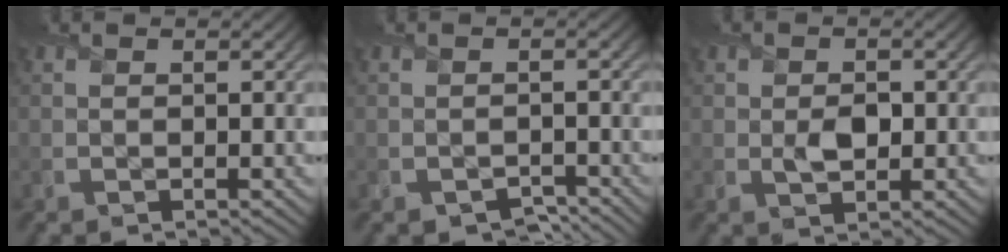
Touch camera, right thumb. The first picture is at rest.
{"total": 1.7, "force": [-1.5, 0.7, 0.3], "torque": [-0.001, -0.010, -0.022]}
{"total": 2.4, "force": [-0.2, 1.7, 1.7], "torque": [-0.029, -0.010, -0.001]}